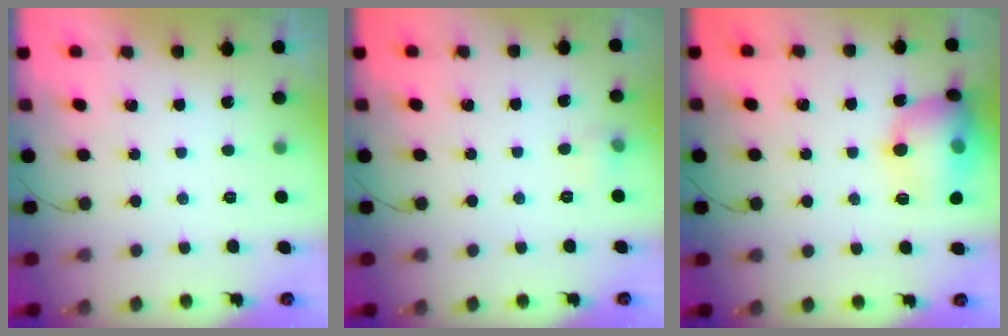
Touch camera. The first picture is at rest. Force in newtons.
{"total": 4.2, "press": 3.9, "slide": 1.6}
{"total": 19.2, "press": 17.4, "slide": 8.2}